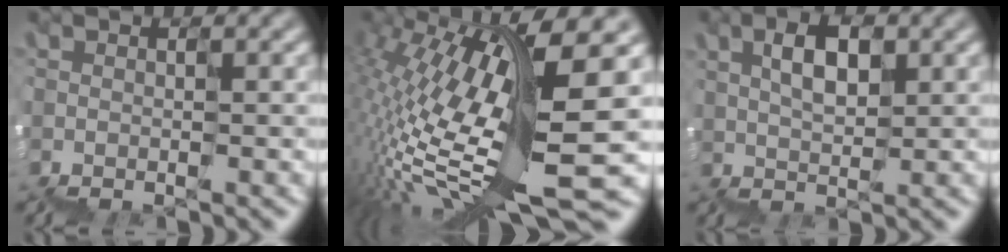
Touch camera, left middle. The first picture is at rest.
{"total": 13.4, "force": [0.9, 2.4, 13.2], "torque": [-0.244, 0.010, 0.032]}
{"total": 2.8, "force": [2.2, 0.9, 1.5], "torque": [-0.012, 0.015, 0.046]}